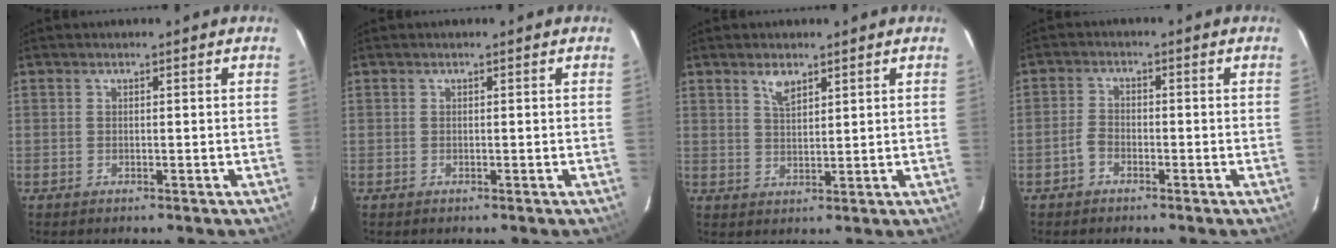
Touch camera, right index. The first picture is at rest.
{"total": 0.0}
{"total": 3.2, "force": [2.2, 1.3, 2.0], "torque": [-0.036, 0.002, 0.042]}
{"total": 2.4, "force": [-1.6, 1.5, 1.1], "torque": [-0.027, 0.009, -0.031]}